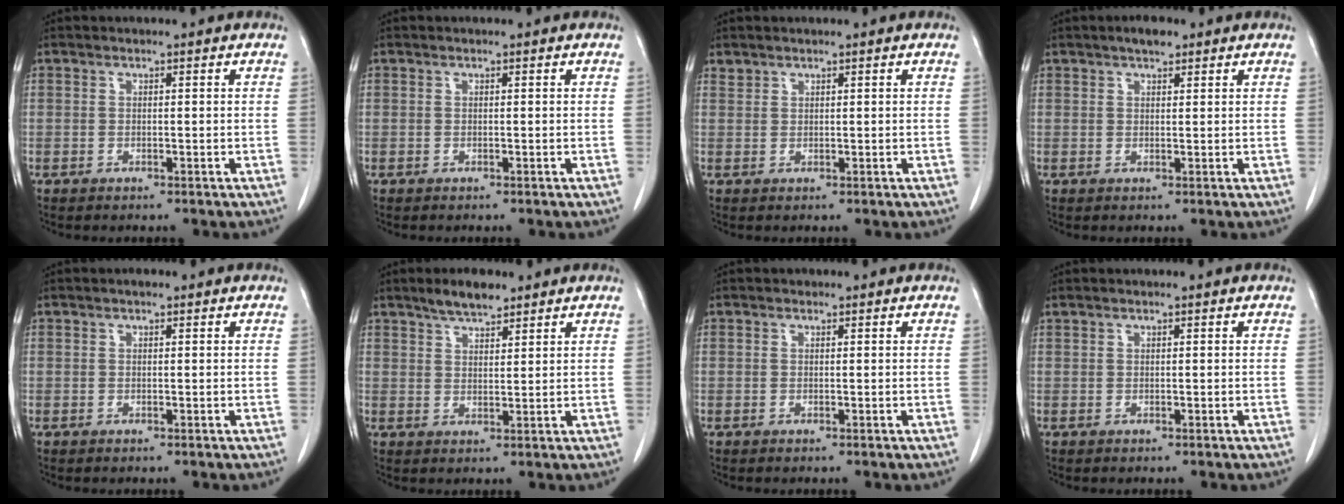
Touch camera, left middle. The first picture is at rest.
{"total": 0.0}
{"total": 0.9, "force": [0.8, 0.2, -0.1], "torque": [-0.002, 0.004, 0.018]}
{"total": 2.4, "force": [1.7, 0.8, 1.4], "torque": [-0.024, 0.008, 0.025]}
{"total": 0.5, "force": [0.3, 0.2, 0.4], "torque": [-0.009, 0.004, 0.003]}
{"total": 4.7, "force": [3.7, 1.4, 2.5], "torque": [-0.048, 0.007, 0.065]}
{"total": 0.0}
{"total": 0.0}